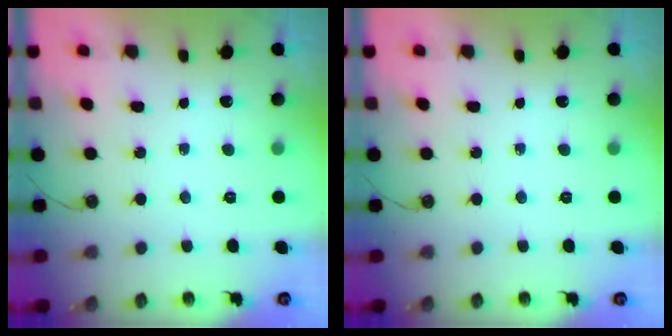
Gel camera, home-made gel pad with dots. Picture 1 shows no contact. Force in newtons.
{"total": 0.0}